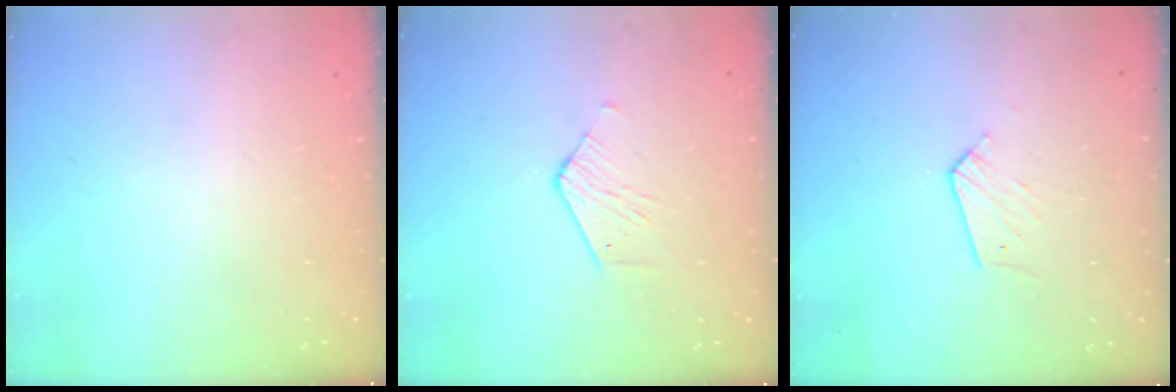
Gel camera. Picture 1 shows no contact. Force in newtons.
{"total": 3.9, "press": 3.9, "slide": 0.3}
{"total": 4.7, "press": 4.7, "slide": 0.4}